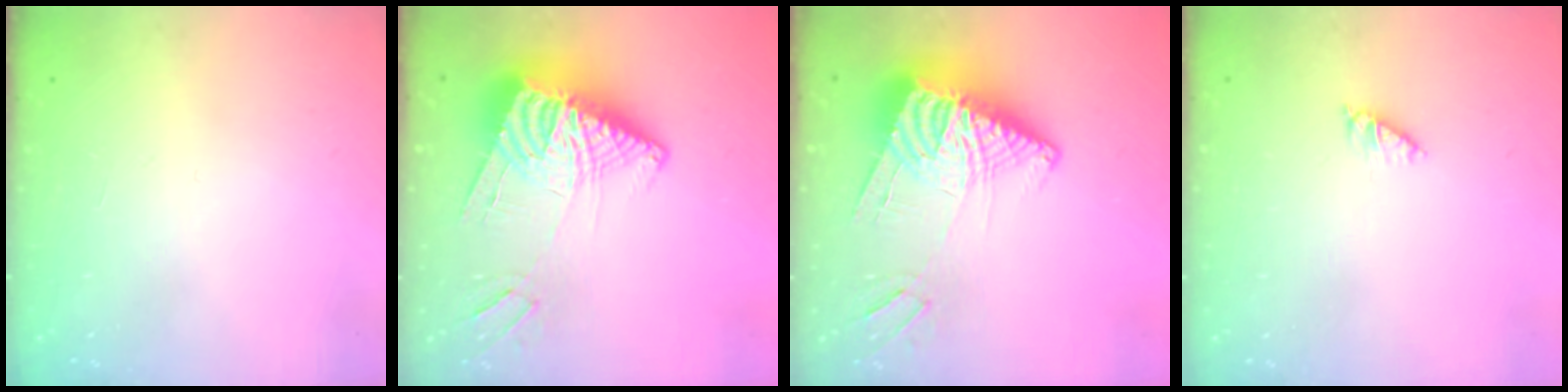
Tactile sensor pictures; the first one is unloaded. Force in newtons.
{"total": 13.6, "press": 13.5, "slide": 1.5}
{"total": 13.6, "press": 13.5, "slide": 1.5}
{"total": 2.8, "press": 2.8, "slide": 0.5}